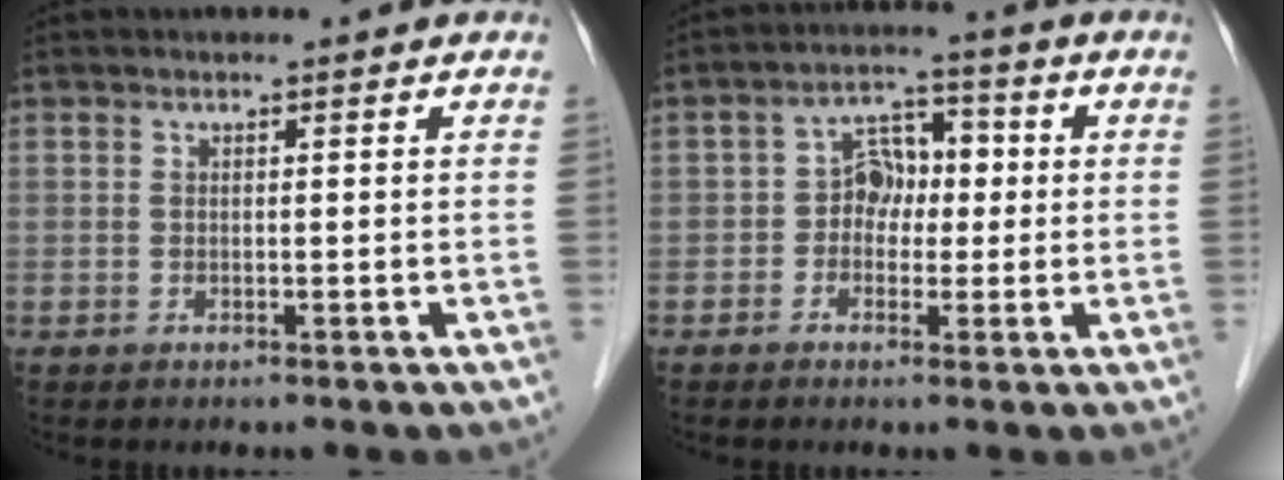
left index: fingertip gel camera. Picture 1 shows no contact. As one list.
[{"total": 5.5, "force": [-0.4, 4.1, 3.7], "torque": [-0.058, 0.025, -0.011]}]